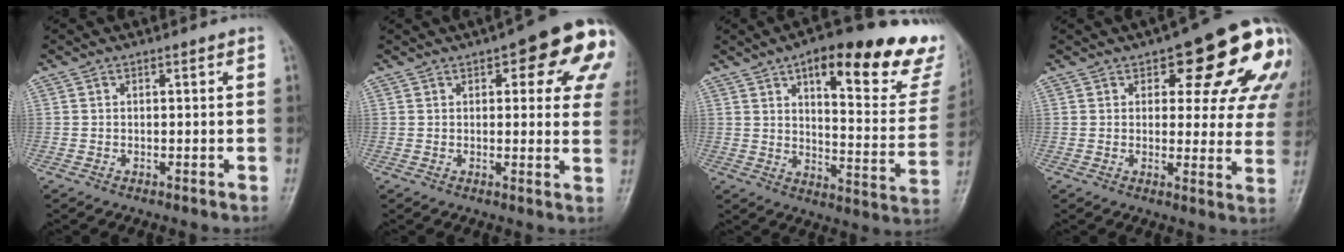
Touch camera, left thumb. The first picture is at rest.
{"total": 16.2, "force": [6.8, 6.2, 13.3], "torque": [-0.121, -0.012, 0.069]}
{"total": 25.7, "force": [15.0, 8.1, 19.2], "torque": [-0.216, -0.054, 0.200]}
{"total": 18.5, "force": [7.8, 7.6, 15.0], "torque": [-0.149, -0.014, 0.093]}